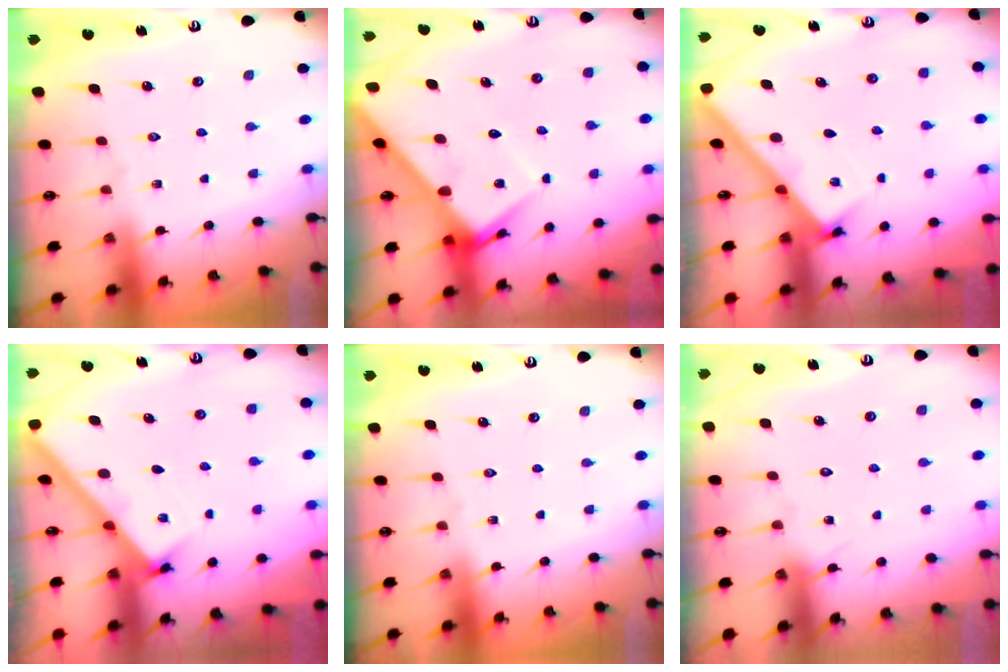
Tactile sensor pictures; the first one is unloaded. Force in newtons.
{"total": 7.9, "press": 7.9, "slide": 0.6}
{"total": 2.7, "press": 2.6, "slide": 0.3}
{"total": 2.7, "press": 2.6, "slide": 0.3}
{"total": 0.0}
{"total": 4.3, "press": 4.3, "slide": 0.3}